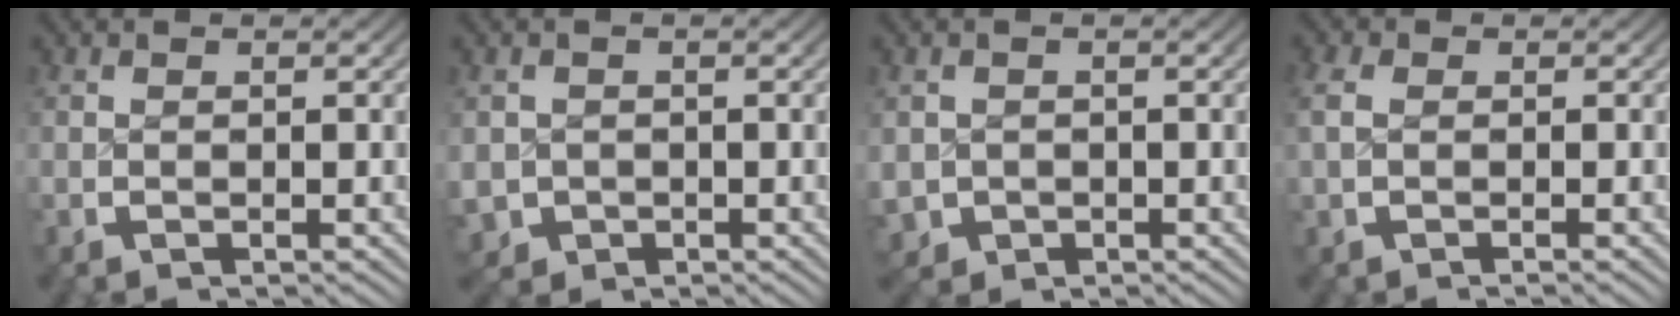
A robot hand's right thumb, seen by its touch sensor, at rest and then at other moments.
{"total": 3.8, "force": [-1.1, 3.4, 1.0], "torque": [-0.031, -0.027, -0.006]}
{"total": 3.4, "force": [-0.9, 3.1, 0.9], "torque": [-0.029, -0.026, -0.003]}
{"total": 2.0, "force": [-0.3, 1.2, 1.5], "torque": [-0.028, 0.002, -0.003]}